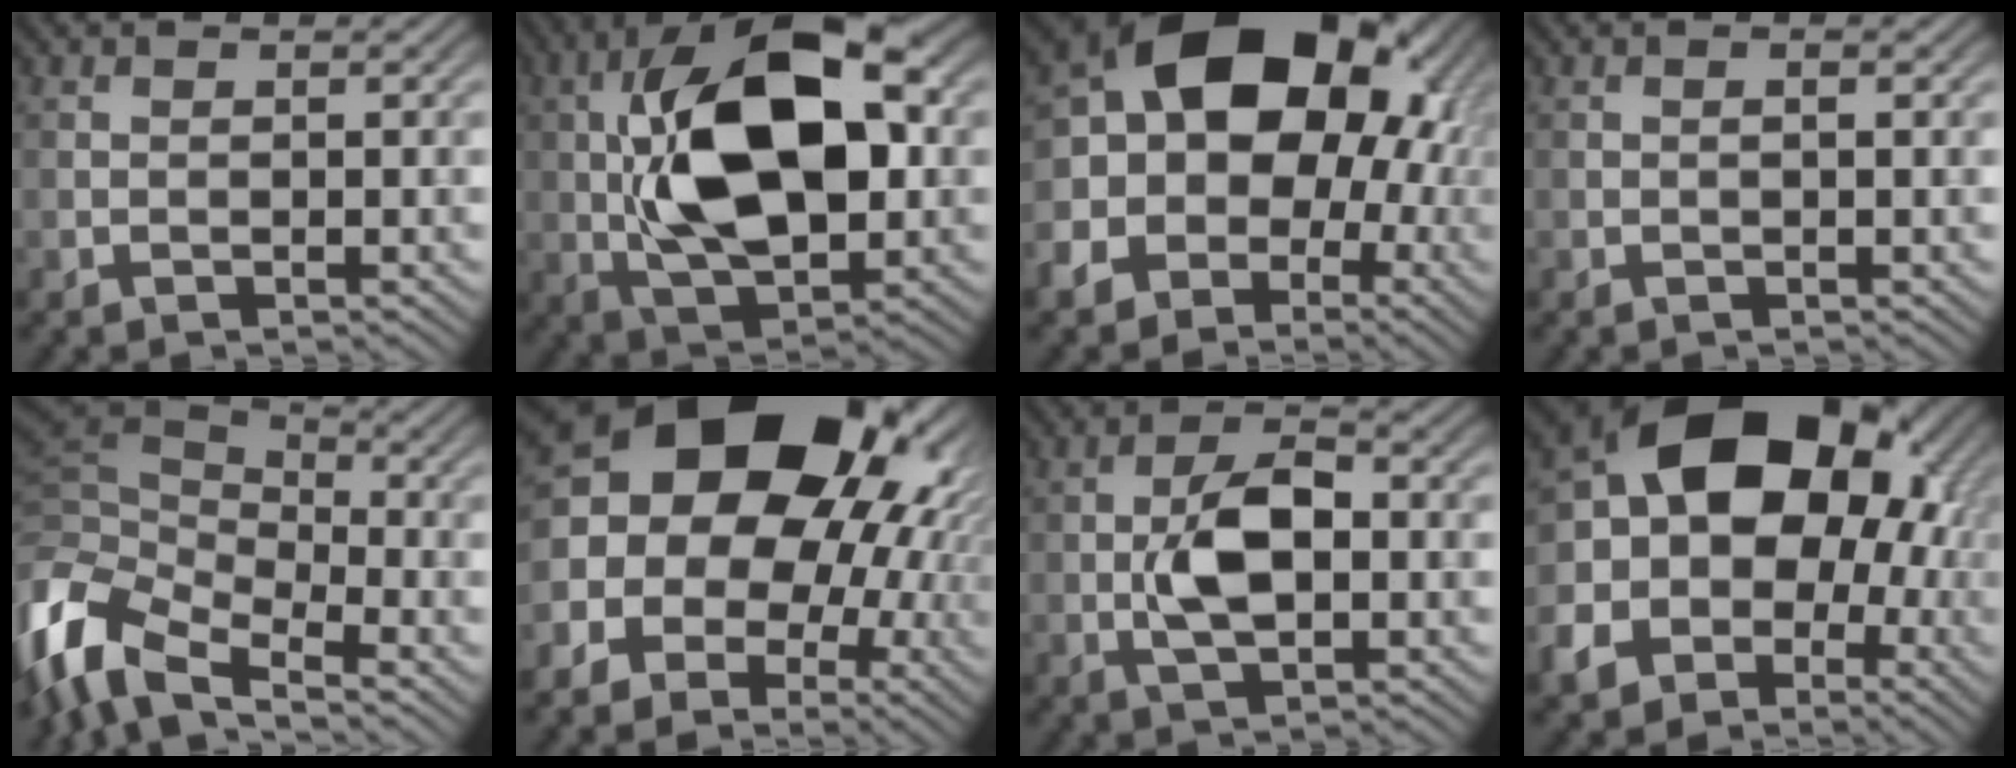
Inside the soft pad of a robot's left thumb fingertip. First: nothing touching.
{"total": 16.8, "force": [1.6, 8.8, 14.2], "torque": [-0.272, 0.025, 0.018]}
{"total": 20.4, "force": [0.1, 16.6, 11.7], "torque": [-0.209, 0.006, -0.035]}
{"total": 0.7, "force": [0.1, 0.0, 0.7], "torque": [-0.011, 0.001, 0.001]}
{"total": 12.7, "force": [-6.6, 6.3, 8.8], "torque": [-0.222, -0.011, -0.126]}
{"total": 19.7, "force": [2.8, 14.9, 12.5], "torque": [-0.209, 0.032, 0.031]}
{"total": 6.5, "force": [-0.6, 3.2, 5.7], "torque": [-0.115, 0.003, -0.016]}
{"total": 18.7, "force": [-1.3, 14.5, 11.7], "torque": [-0.217, -0.005, -0.042]}